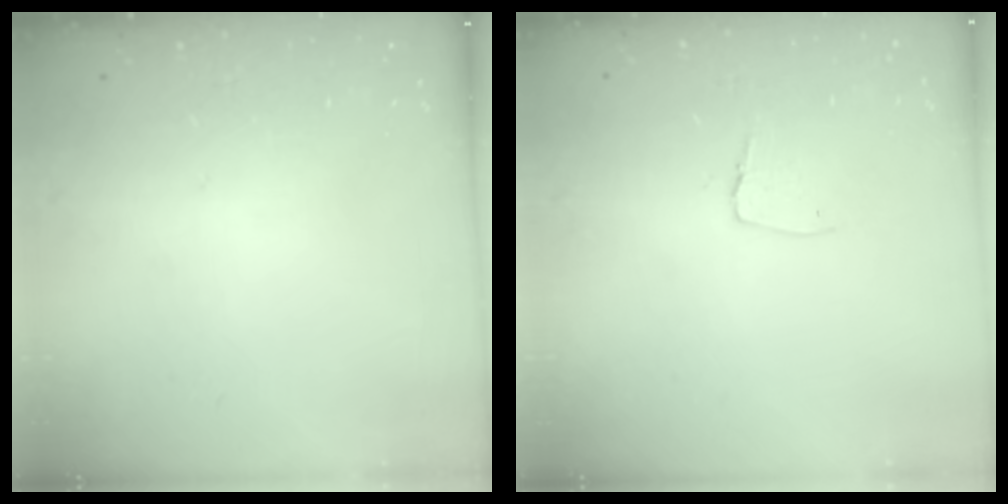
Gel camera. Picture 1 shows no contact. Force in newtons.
{"total": 5.4, "press": 5.3, "slide": 0.5}